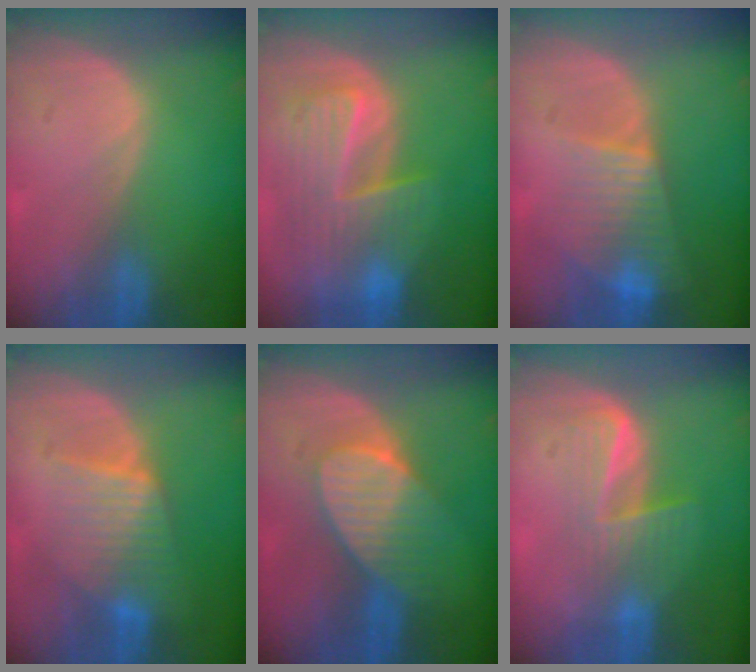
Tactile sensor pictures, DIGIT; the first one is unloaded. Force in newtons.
{"total": 10.3, "press": 8.9, "slide": 5.1}
{"total": 7.9, "press": 6.7, "slide": 4.3}
{"total": 6.5, "press": 6.4, "slide": 0.4}
{"total": 7.0, "press": 6.9, "slide": 0.8}
{"total": 7.0, "press": 5.7, "slide": 4.0}